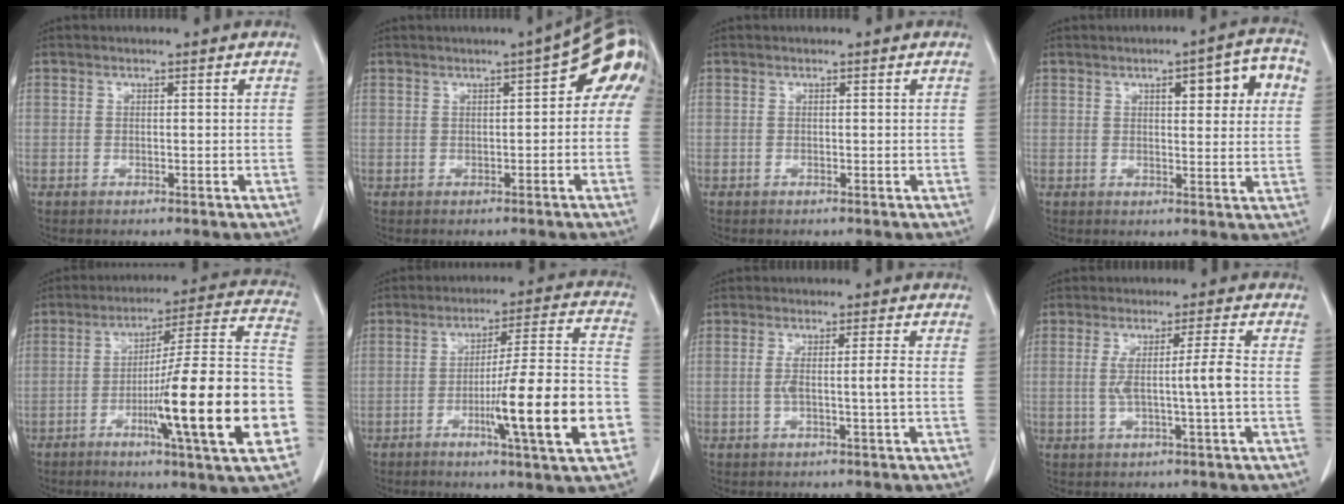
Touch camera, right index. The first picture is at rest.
{"total": 8.8, "force": [2.3, 2.3, 8.1], "torque": [-0.098, 0.031, 0.020]}
{"total": 0.0}
{"total": 8.9, "force": [3.3, 2.1, 8.0], "torque": [-0.100, 0.018, 0.040]}
{"total": 22.1, "force": [-6.6, 0.1, 21.1], "torque": [-0.263, 0.002, -0.103]}
{"total": 16.0, "force": [-5.0, 0.1, 15.2], "torque": [-0.236, -0.004, -0.078]}
{"total": 3.5, "force": [-0.6, -0.6, 3.4], "torque": [-0.066, 0.002, -0.006]}
{"total": 5.5, "force": [-0.4, -1.0, 5.4], "torque": [-0.101, 0.003, -0.003]}